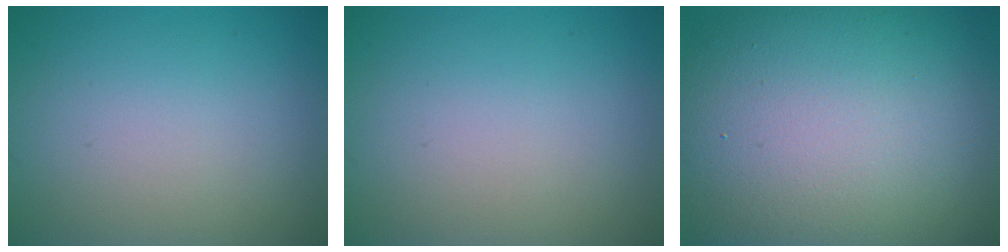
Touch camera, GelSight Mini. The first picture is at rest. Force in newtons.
{"total": 0.0}
{"total": 17.1, "press": 17.1, "slide": 0.8}